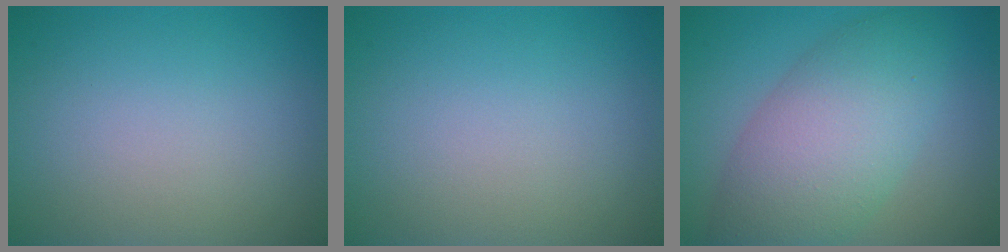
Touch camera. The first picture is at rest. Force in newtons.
{"total": 0.0}
{"total": 7.9, "press": 7.9, "slide": 0.2}